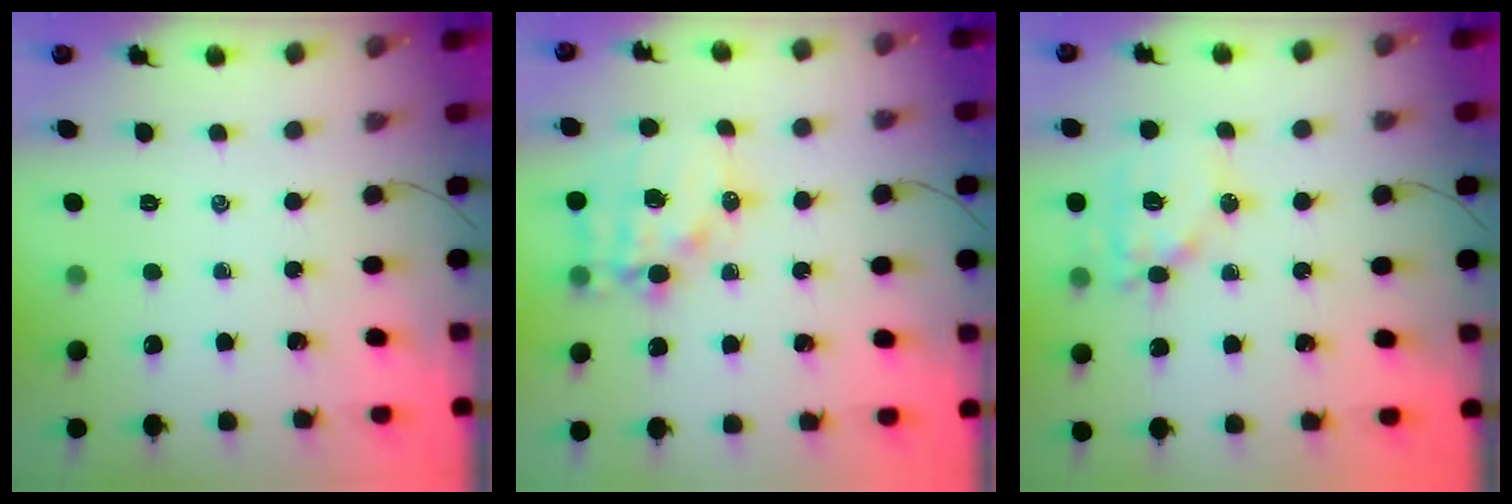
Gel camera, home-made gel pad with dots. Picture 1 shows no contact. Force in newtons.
{"total": 14.4, "press": 14.0, "slide": 3.5}
{"total": 13.4, "press": 13.3, "slide": 1.9}